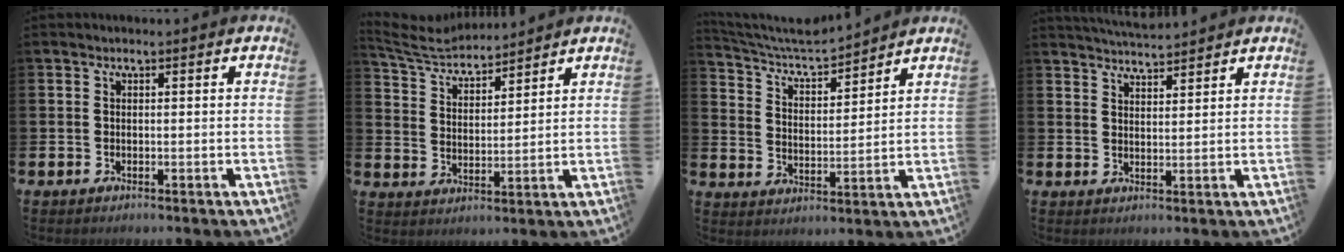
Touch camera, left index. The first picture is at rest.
{"total": 5.2, "force": [5.1, 1.1, 0.8], "torque": [-0.044, -0.031, 0.088]}
{"total": 6.1, "force": [5.8, 1.1, 1.5], "torque": [-0.059, -0.036, 0.099]}
{"total": 4.2, "force": [4.2, 0.2, 0.0], "torque": [-0.010, -0.020, 0.077]}